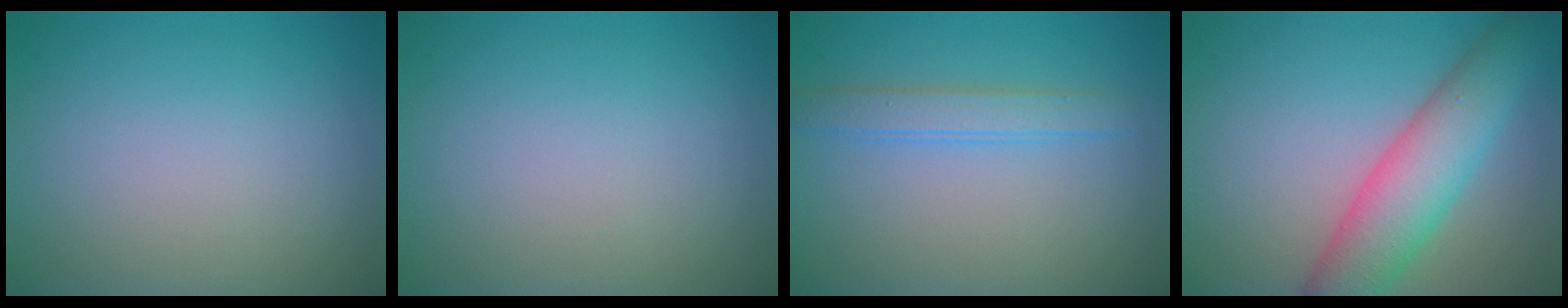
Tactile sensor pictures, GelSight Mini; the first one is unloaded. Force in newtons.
{"total": 0.0}
{"total": 2.2, "press": 2.2, "slide": 0.1}
{"total": 6.6, "press": 6.6, "slide": 0.2}